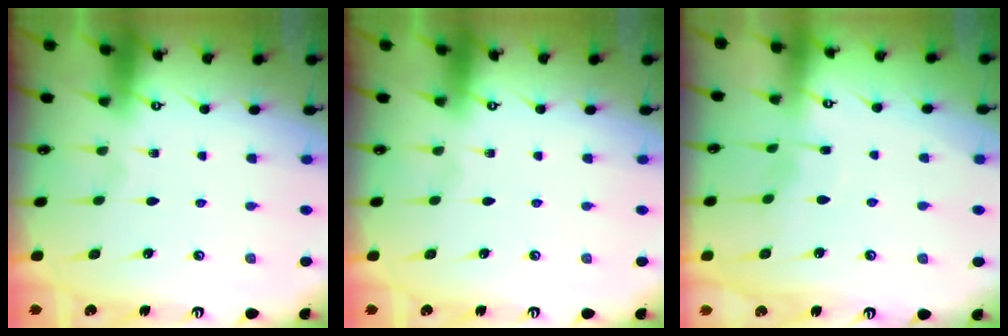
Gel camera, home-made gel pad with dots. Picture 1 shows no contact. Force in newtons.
{"total": 0.0}
{"total": 3.7, "press": 3.6, "slide": 0.6}